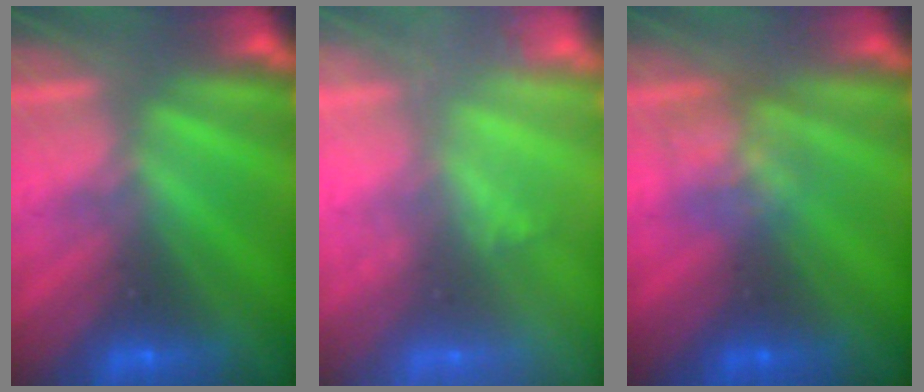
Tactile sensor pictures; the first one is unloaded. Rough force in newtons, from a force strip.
{"total": 1.6}
{"total": 2.8}